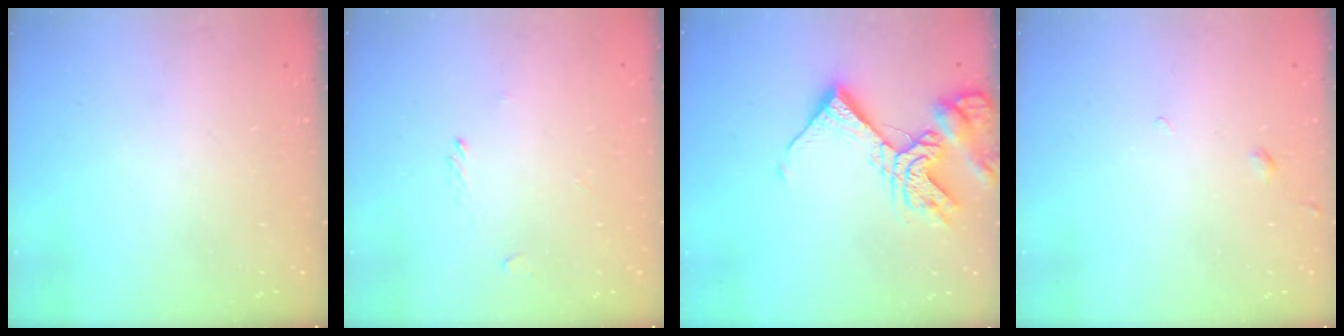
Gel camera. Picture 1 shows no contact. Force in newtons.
{"total": 0.0}
{"total": 13.5, "press": 13.4, "slide": 1.5}
{"total": 1.5, "press": 1.5, "slide": 0.5}